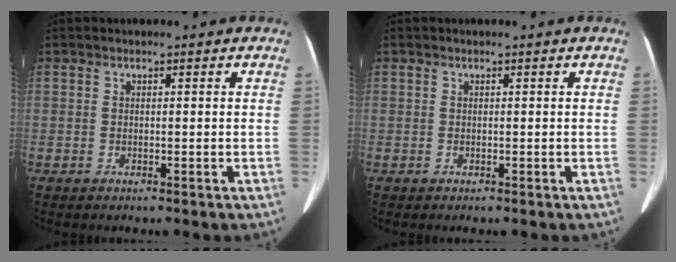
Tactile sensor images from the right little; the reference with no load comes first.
{"total": 0.0}